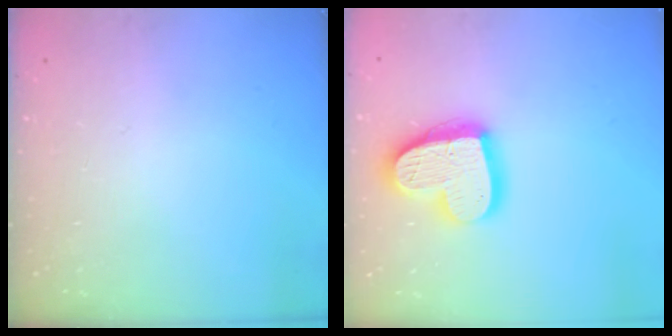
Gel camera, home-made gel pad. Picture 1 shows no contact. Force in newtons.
{"total": 18.0, "press": 17.9, "slide": 1.3}